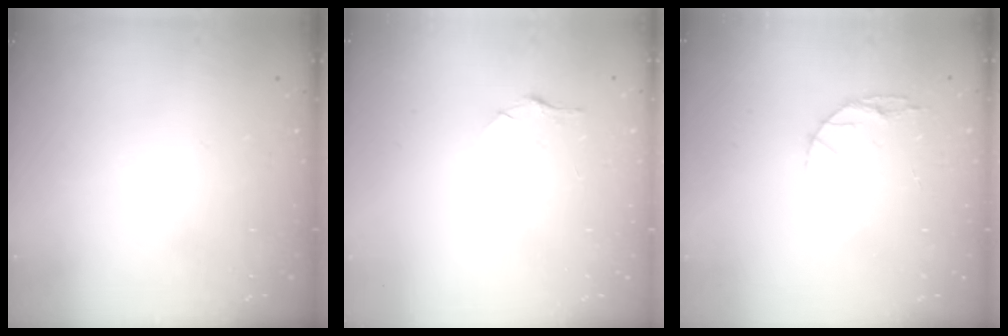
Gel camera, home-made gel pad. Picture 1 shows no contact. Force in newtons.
{"total": 5.7, "press": 5.6, "slide": 0.6}
{"total": 4.4, "press": 4.4, "slide": 0.5}